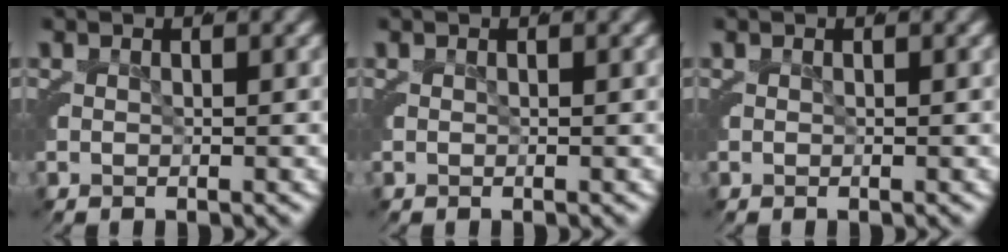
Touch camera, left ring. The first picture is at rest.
{"total": 0.0}
{"total": 0.0}